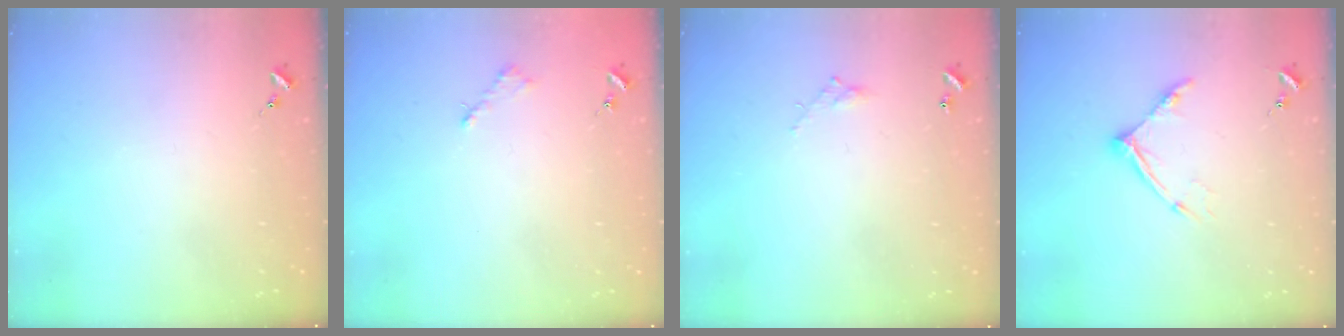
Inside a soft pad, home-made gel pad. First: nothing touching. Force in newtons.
{"total": 2.6, "press": 2.5, "slide": 0.3}
{"total": 3.8, "press": 3.8, "slide": 0.2}
{"total": 10.5, "press": 10.5, "slide": 1.0}